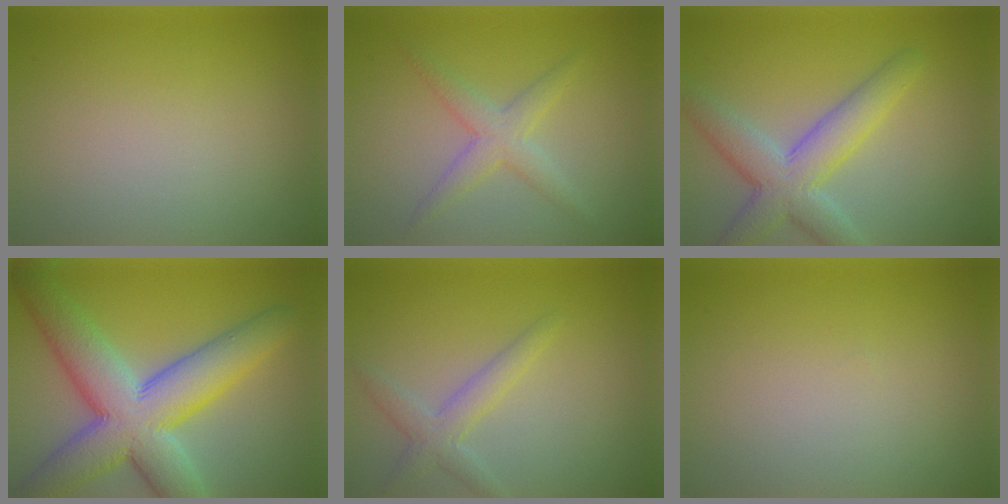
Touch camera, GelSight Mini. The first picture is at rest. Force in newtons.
{"total": 2.8, "press": 2.8, "slide": 0.1}
{"total": 5.8, "press": 5.8, "slide": 0.3}
{"total": 11.5, "press": 11.5, "slide": 0.5}
{"total": 2.5, "press": 2.5, "slide": 0.2}
{"total": 0.0}